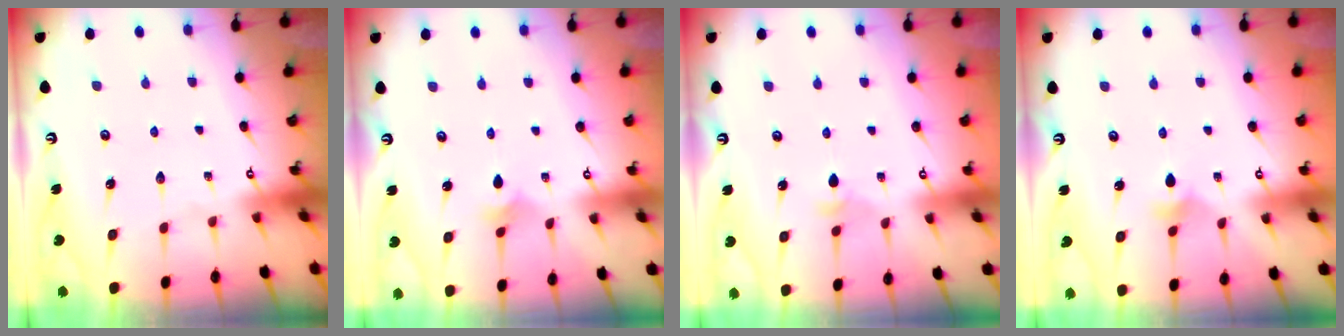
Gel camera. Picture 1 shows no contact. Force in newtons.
{"total": 2.0, "press": 1.9, "slide": 0.5}
{"total": 3.1, "press": 3.0, "slide": 0.7}
{"total": 4.7, "press": 4.6, "slide": 0.7}